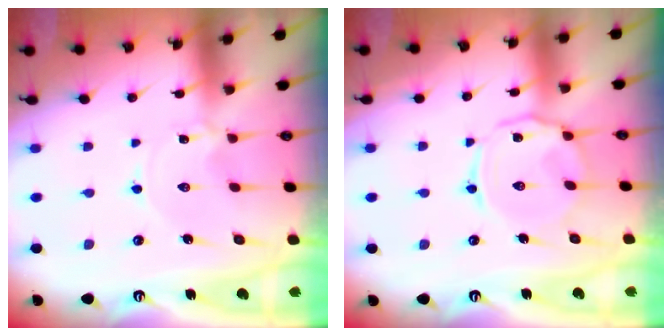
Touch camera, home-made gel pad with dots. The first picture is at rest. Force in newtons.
{"total": 8.1, "press": 8.1, "slide": 0.8}